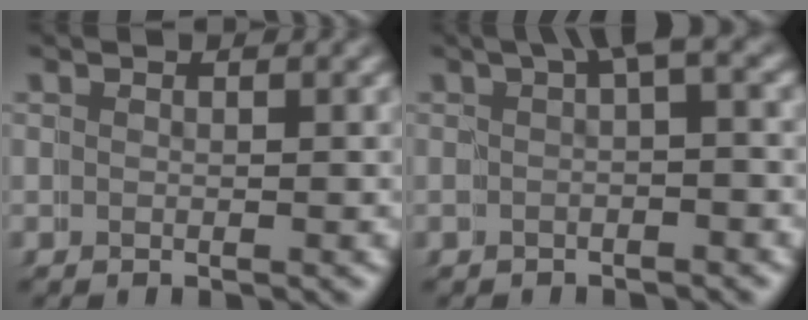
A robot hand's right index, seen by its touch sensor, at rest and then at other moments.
{"total": 1.9, "force": [0.3, -0.1, 1.8], "torque": [-0.022, 0.008, 0.004]}